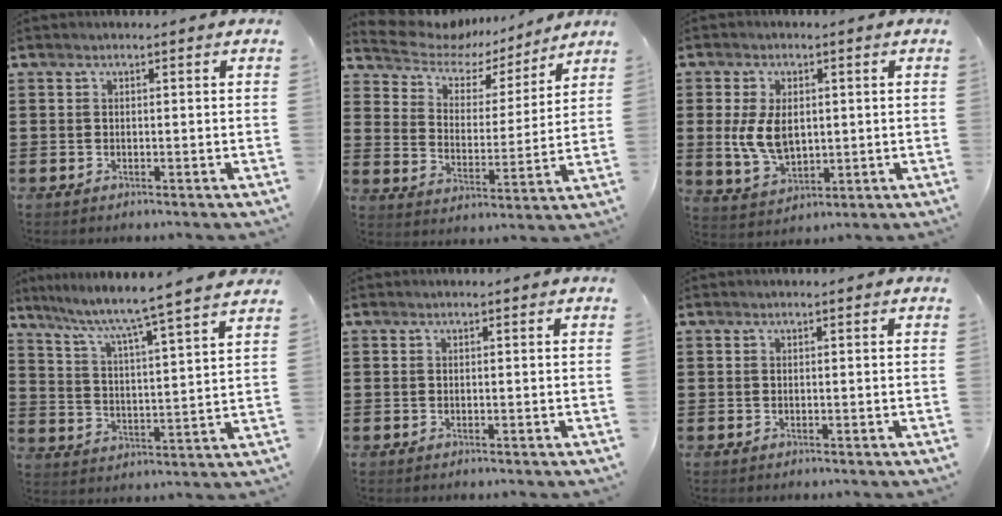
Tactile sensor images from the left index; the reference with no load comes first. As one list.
[{"total": 6.1, "force": [5.2, 2.8, 1.5], "torque": [-0.062, -0.031, 0.088]}, {"total": 7.4, "force": [0.6, 4.8, 5.6], "torque": [-0.131, 0.001, 0.004]}, {"total": 5.4, "force": [4.6, -1.3, 2.4], "torque": [-0.068, -0.047, 0.065]}, {"total": 0.0}, {"total": 0.0}]